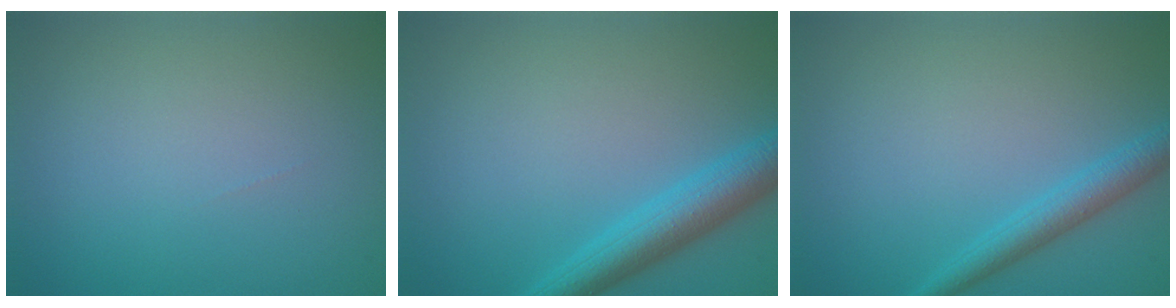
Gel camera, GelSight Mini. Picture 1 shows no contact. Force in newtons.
{"total": 4.6, "press": 4.6, "slide": 0.1}
{"total": 2.8, "press": 2.8, "slide": 0.2}